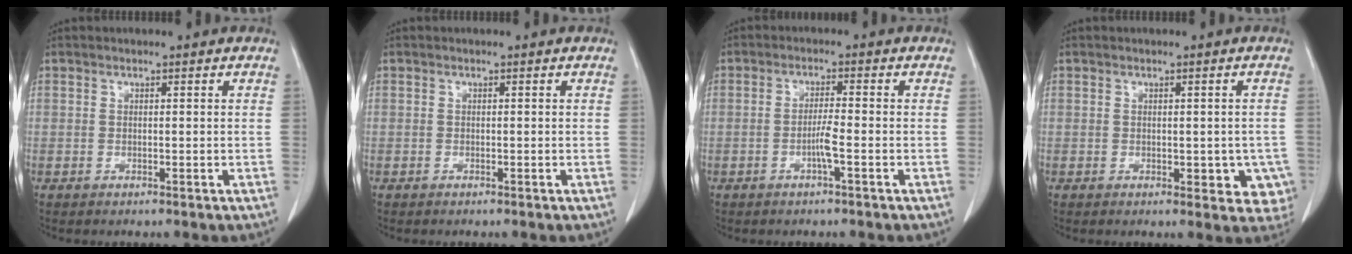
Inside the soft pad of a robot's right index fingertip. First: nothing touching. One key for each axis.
{"total": 0.0}
{"total": 2.9, "fx": -1.1, "fy": -0.2, "fz": 2.7, "tx": -0.050, "ty": -0.002, "tz": -0.023}
{"total": 5.8, "fx": -1.4, "fy": 3.2, "fz": 4.7, "tx": -0.028, "ty": 0.002, "tz": -0.011}